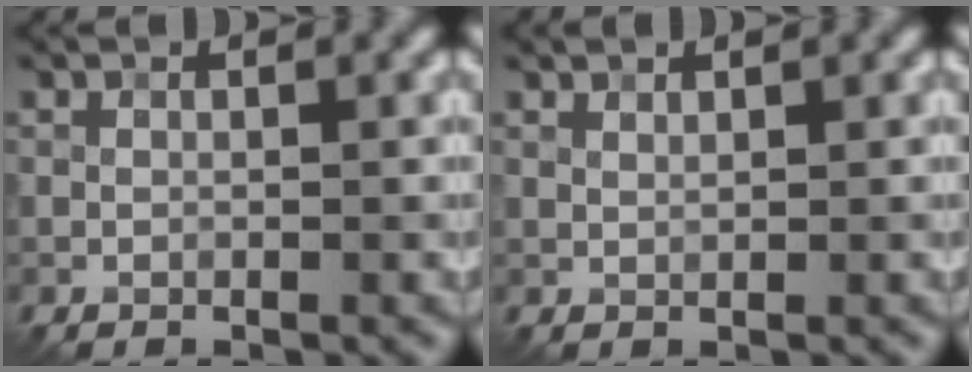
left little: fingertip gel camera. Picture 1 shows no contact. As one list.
[{"total": 0.7, "force": [0.7, 0.1, 0.1], "torque": [-0.004, 0.000, 0.014]}]